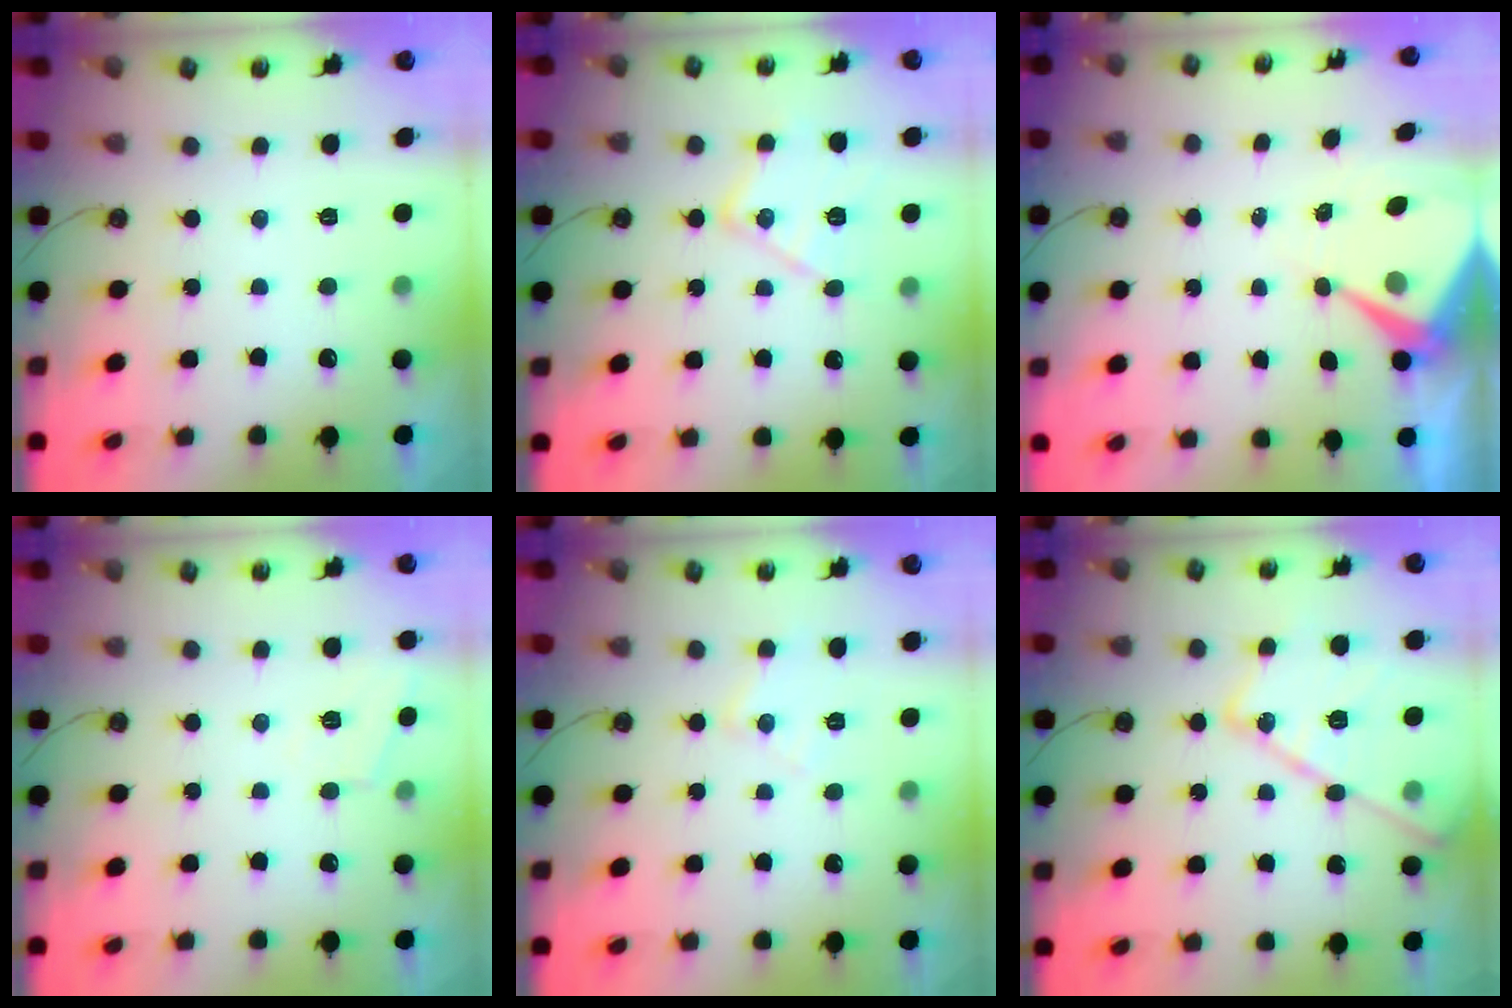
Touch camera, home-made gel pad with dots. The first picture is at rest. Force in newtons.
{"total": 14.0, "press": 14.0, "slide": 1.1}
{"total": 8.4, "press": 8.3, "slide": 0.9}
{"total": 4.4, "press": 4.4, "slide": 0.6}
{"total": 6.9, "press": 6.9, "slide": 0.5}
{"total": 17.5, "press": 17.4, "slide": 1.6}